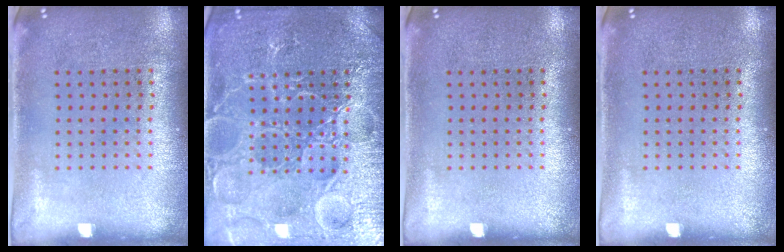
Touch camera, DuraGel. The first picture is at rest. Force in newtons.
{"total": 7.4, "press": 7.4, "slide": 0.9}
{"total": 0.0}
{"total": 0.0}